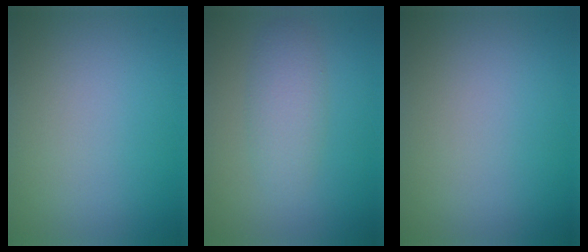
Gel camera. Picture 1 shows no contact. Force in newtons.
{"total": 2.7, "press": 2.7, "slide": 0.1}
{"total": 0.0}